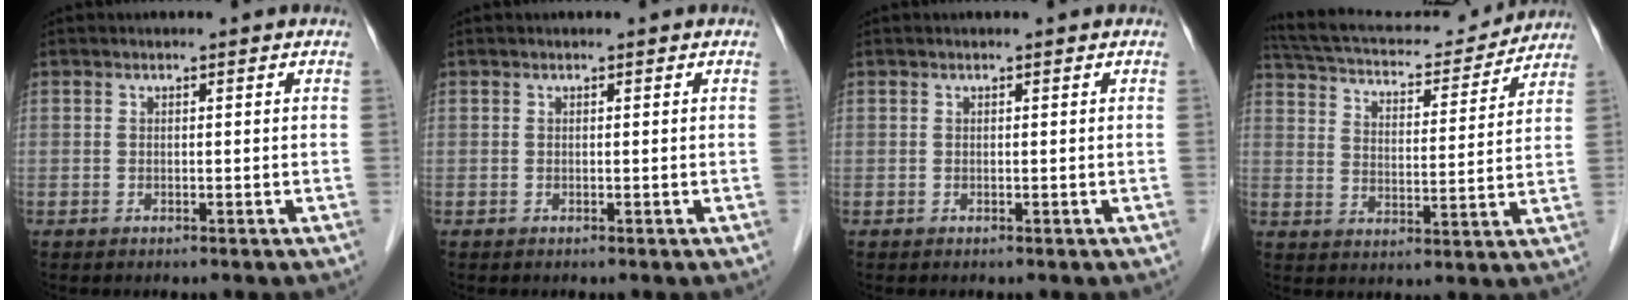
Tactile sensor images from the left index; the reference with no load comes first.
{"total": 0.0}
{"total": 0.0}
{"total": 17.7, "force": [16.3, 4.2, 5.6], "torque": [-0.102, 0.020, 0.239]}